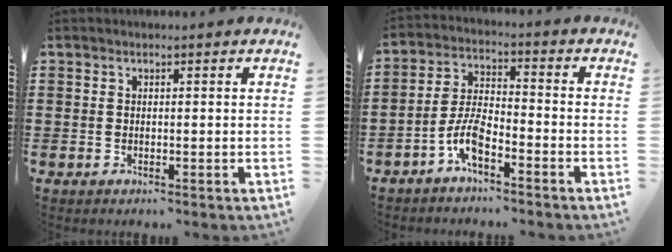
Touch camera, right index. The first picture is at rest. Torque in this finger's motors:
{"motor_torque": [1.09, 1.05, 0.25, 0.11]}